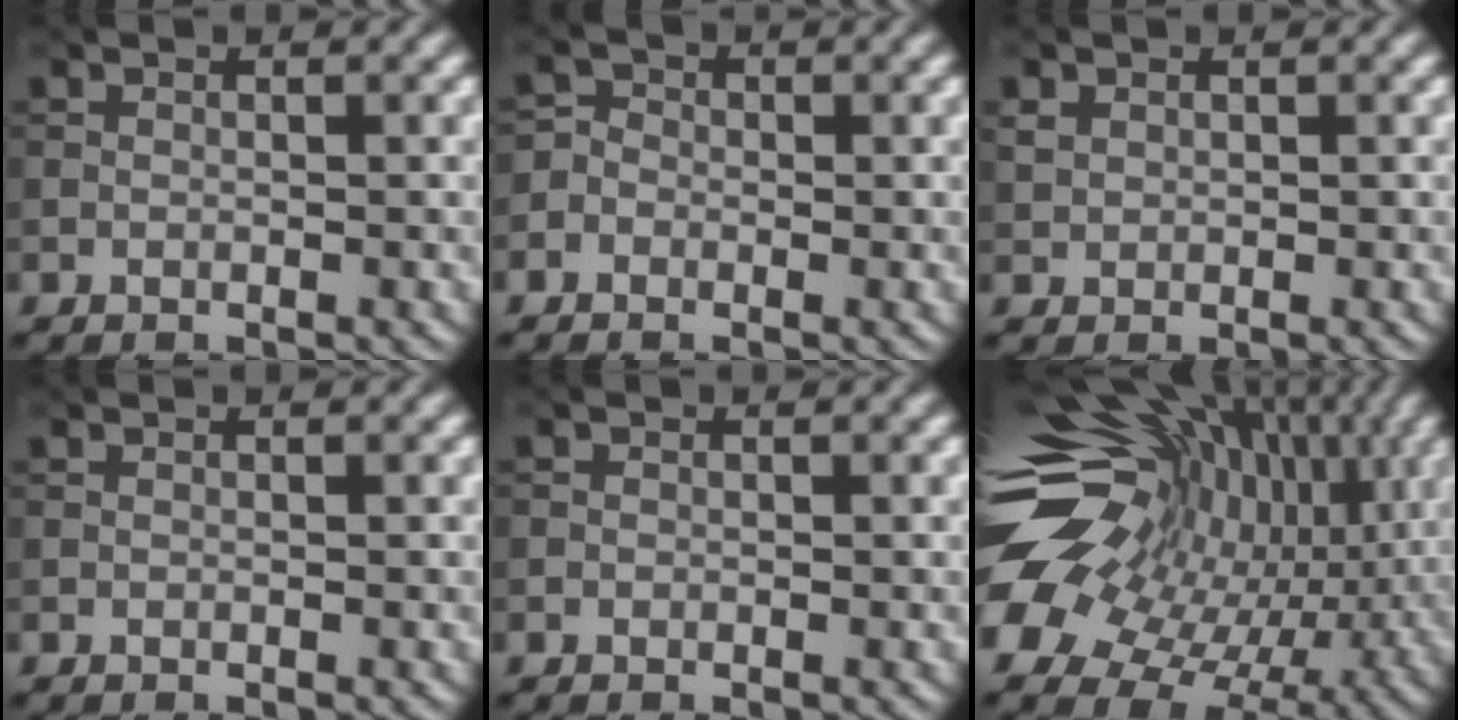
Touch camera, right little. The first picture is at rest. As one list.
[{"total": 1.1, "force": [-0.8, 0.8, -0.2], "torque": [0.010, 0.003, -0.021]}, {"total": 1.0, "force": [0.3, 0.8, 0.4], "torque": [-0.008, 0.002, 0.006]}, {"total": 0.0}, {"total": 0.0}, {"total": 18.6, "force": [1.6, 13.4, 12.8], "torque": [-0.233, 0.040, 0.021]}]